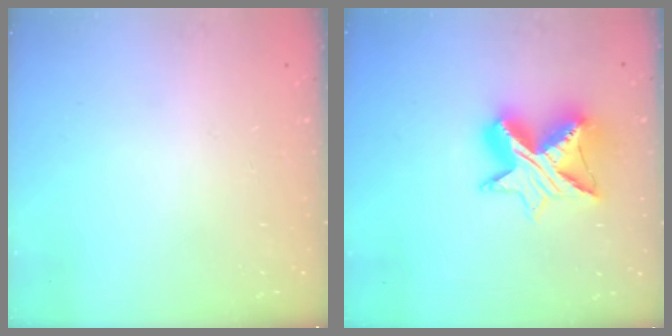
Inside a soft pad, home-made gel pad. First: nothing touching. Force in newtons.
{"total": 13.3, "press": 13.3, "slide": 0.8}